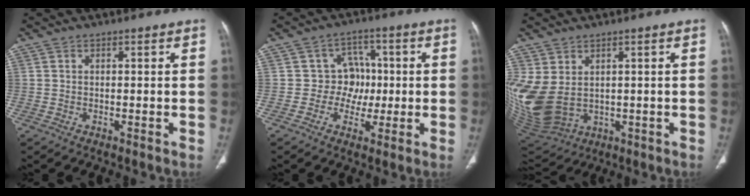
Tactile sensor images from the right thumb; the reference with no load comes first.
{"total": 6.3, "force": [-0.3, 5.9, 2.3], "torque": [0.021, 0.020, -0.014]}
{"total": 14.3, "force": [1.7, 10.4, 9.7], "torque": [-0.242, -0.013, 0.068]}